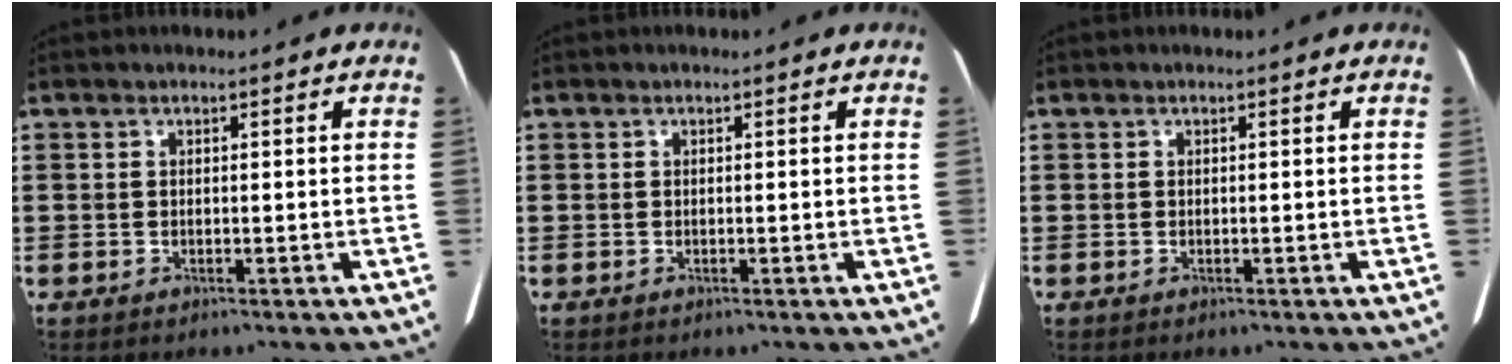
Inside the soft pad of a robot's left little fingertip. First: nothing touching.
{"total": 0.0}
{"total": 0.0}